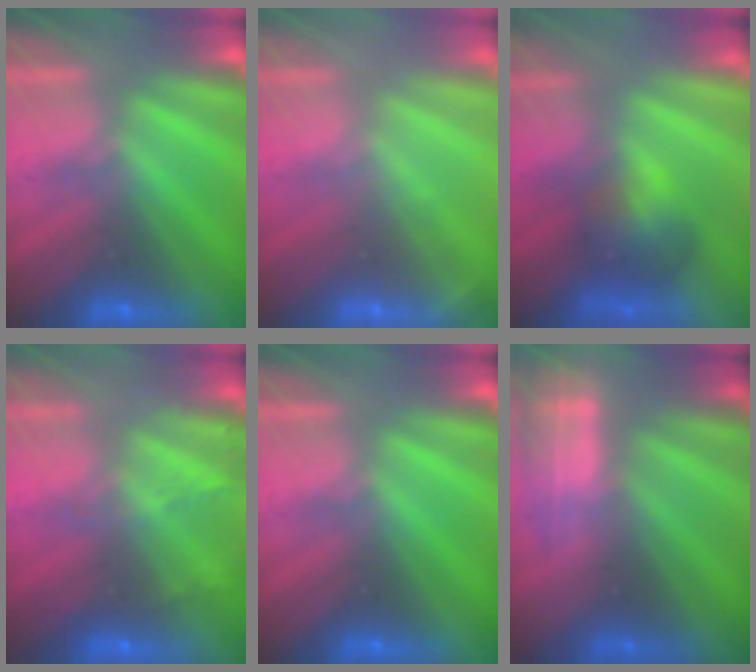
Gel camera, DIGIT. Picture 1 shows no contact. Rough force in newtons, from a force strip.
{"total": 1.8}
{"total": 9.1}
{"total": 2.2}
{"total": 0.0}
{"total": 2.4}